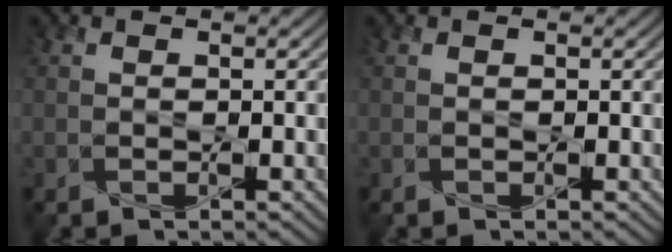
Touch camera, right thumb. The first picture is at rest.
{"total": 0.0}